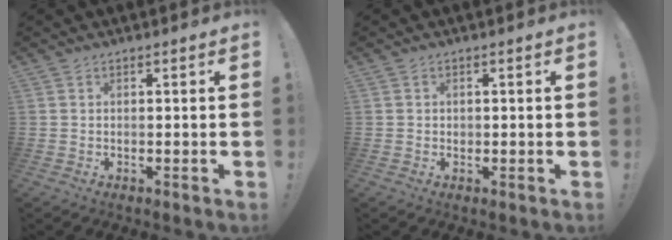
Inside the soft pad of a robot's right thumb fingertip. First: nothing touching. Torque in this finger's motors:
{"motor_torque": [-0.18, -0.14, 0.09, -0.14, 0.00]}